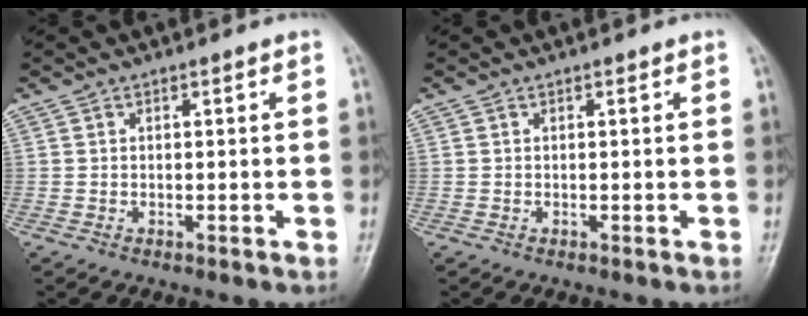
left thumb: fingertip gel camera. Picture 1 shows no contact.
{"total": 0.0}